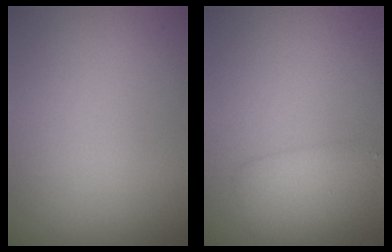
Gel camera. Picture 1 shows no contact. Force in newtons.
{"total": 2.4, "press": 2.4, "slide": 0.1}